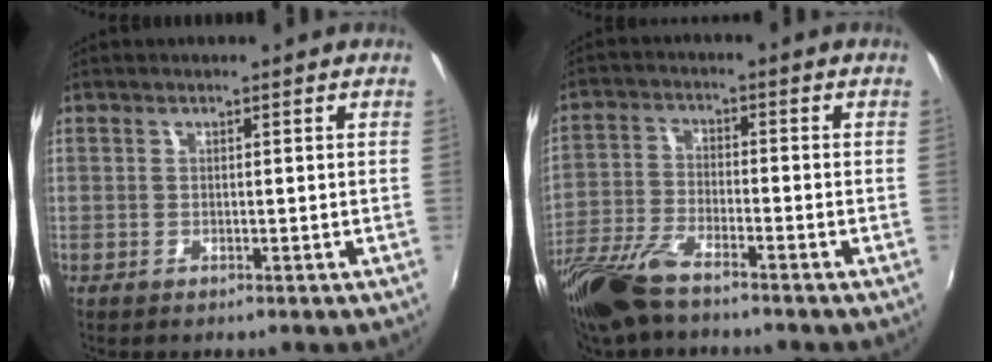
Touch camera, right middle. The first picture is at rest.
{"total": 11.2, "force": [-8.6, 2.7, 6.7], "torque": [-0.155, -0.025, -0.175]}